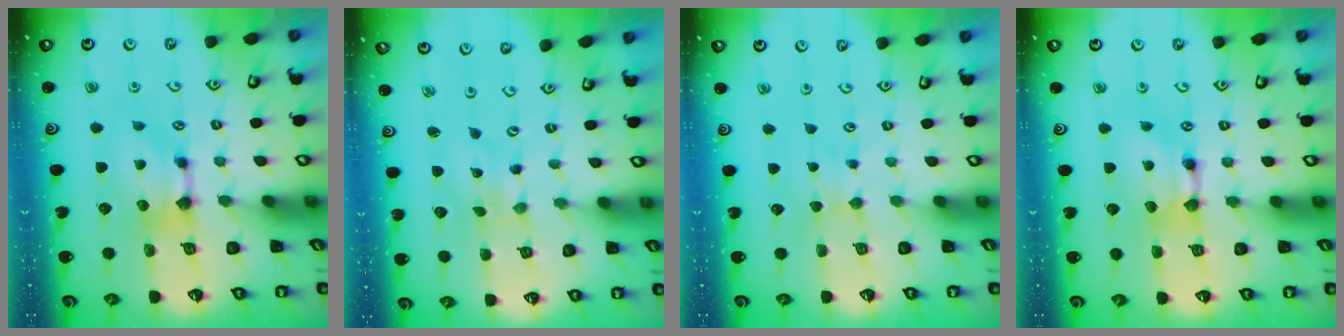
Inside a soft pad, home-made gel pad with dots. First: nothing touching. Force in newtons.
{"total": 6.1, "press": 6.1, "slide": 0.5}
{"total": 3.0, "press": 2.9, "slide": 0.4}
{"total": 1.8, "press": 1.8, "slide": 0.1}